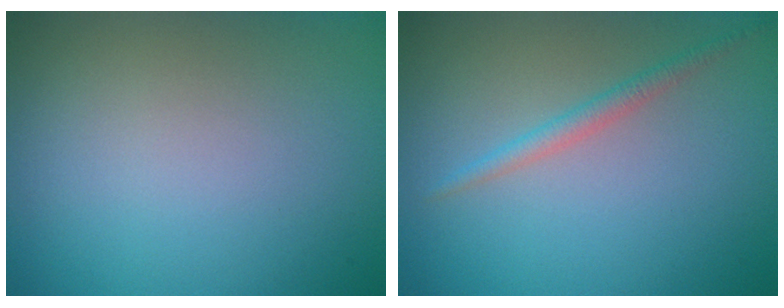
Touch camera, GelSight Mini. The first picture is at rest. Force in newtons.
{"total": 1.5, "press": 1.5, "slide": 0.1}